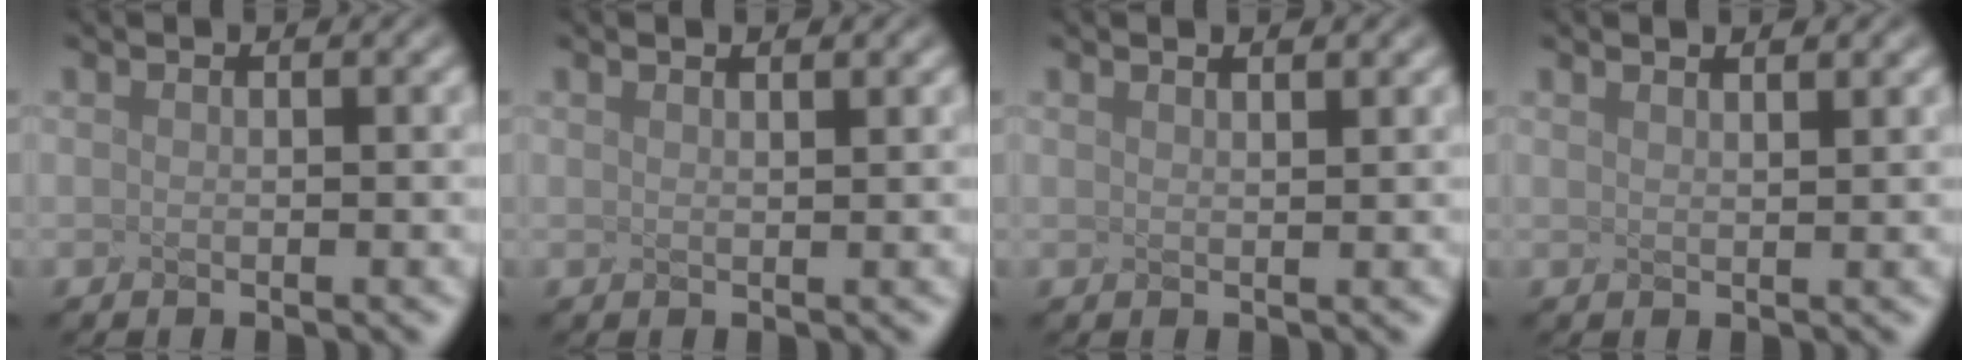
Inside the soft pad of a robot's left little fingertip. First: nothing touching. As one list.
[{"total": 1.4, "force": [1.0, 0.4, 0.8], "torque": [-0.003, 0.020, 0.003]}, {"total": 1.4, "force": [1.2, 0.4, 0.7], "torque": [-0.003, 0.020, 0.006]}, {"total": 1.7, "force": [1.4, 0.4, 0.8], "torque": [-0.005, 0.022, 0.011]}]